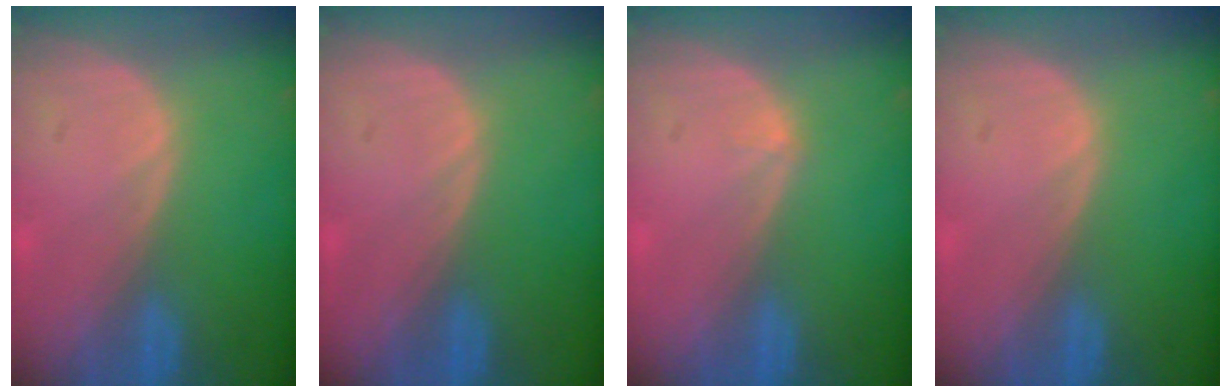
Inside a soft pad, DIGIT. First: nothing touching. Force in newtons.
{"total": 0.0}
{"total": 0.6, "press": 0.4, "slide": 0.5}
{"total": 0.0}